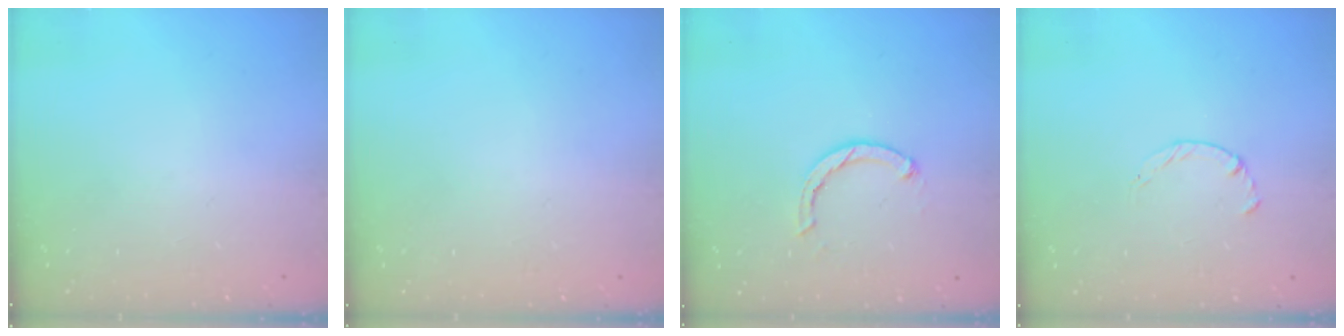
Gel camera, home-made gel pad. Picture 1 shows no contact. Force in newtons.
{"total": 2.6, "press": 2.6, "slide": 0.2}
{"total": 2.3, "press": 2.3, "slide": 0.3}
{"total": 1.8, "press": 1.7, "slide": 0.3}